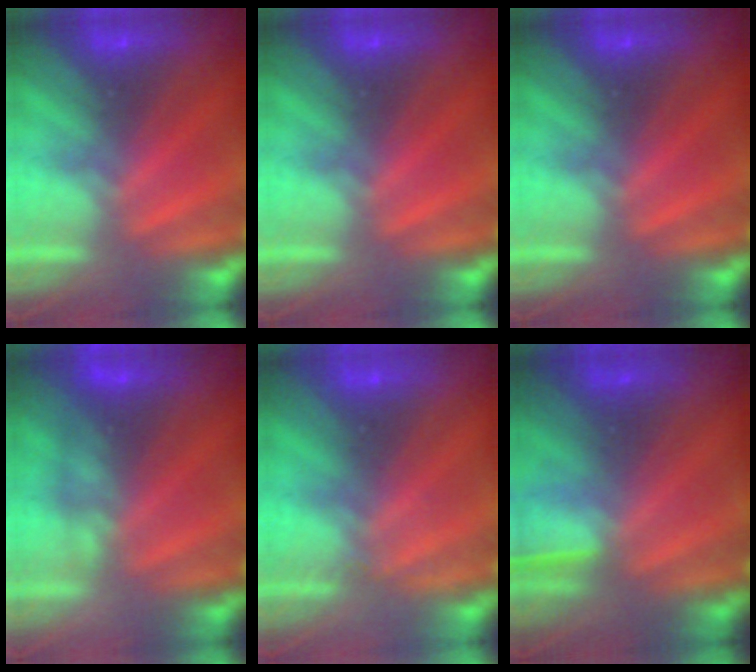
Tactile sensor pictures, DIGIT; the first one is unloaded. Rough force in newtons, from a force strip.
{"total": 0.0}
{"total": 0.0}
{"total": 4.6}
{"total": 2.1}
{"total": 1.3}